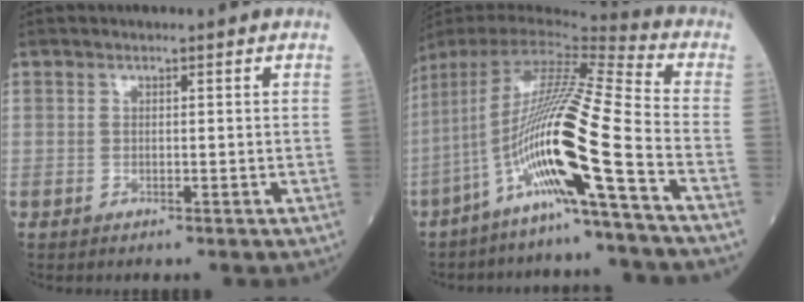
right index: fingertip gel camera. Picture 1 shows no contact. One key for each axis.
{"total": 18.3, "fx": -7.1, "fy": -1.6, "fz": 16.7, "tx": -0.324, "ty": -0.003, "tz": -0.144}